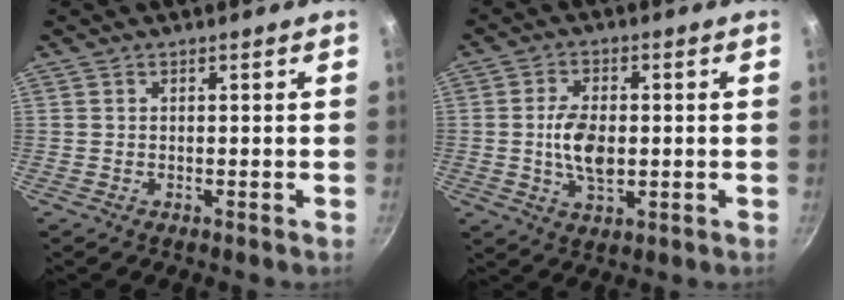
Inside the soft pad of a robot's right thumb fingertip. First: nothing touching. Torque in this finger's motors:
{"motor_torque": [1.26, 1.11, 1.27, -0.81, 0.11]}